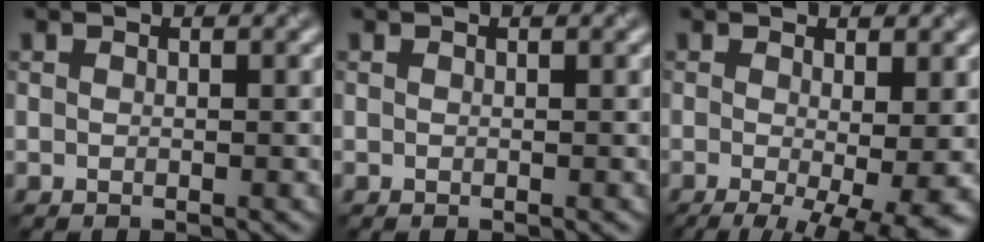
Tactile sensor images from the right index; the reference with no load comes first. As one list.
[{"total": 0.0}, {"total": 9.2, "force": [-2.5, 2.9, 8.4], "torque": [-0.116, -0.019, -0.026]}]